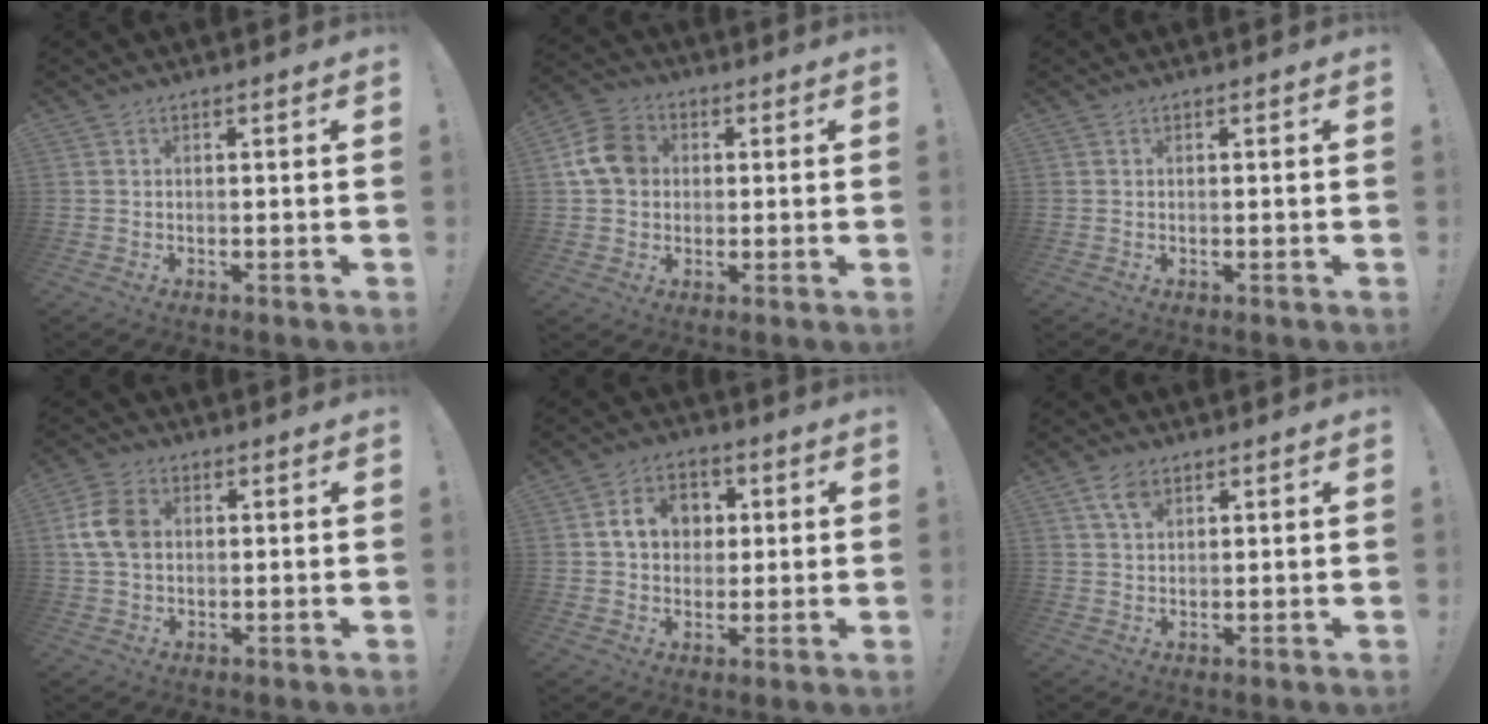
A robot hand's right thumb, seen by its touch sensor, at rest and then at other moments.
{"total": 11.3, "force": [1.8, 9.3, 6.2], "torque": [-0.119, 0.009, 0.039]}
{"total": 0.0}
{"total": 9.6, "force": [1.3, 6.9, 6.5], "torque": [-0.129, 0.008, 0.025]}
{"total": 10.6, "force": [2.5, 8.8, 5.4], "torque": [-0.075, 0.003, 0.048]}
{"total": 4.8, "force": [2.6, 2.8, 3.0], "torque": [-0.053, -0.004, 0.048]}